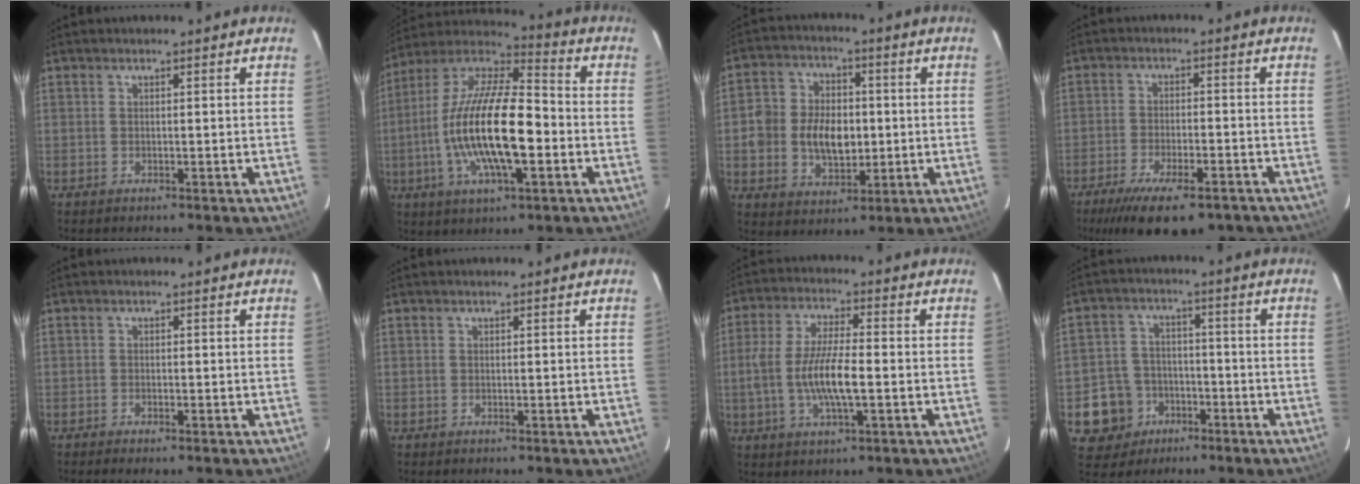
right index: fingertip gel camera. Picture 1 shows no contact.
{"total": 20.6, "force": [-3.8, 6.6, 19.2], "torque": [-0.368, -0.005, -0.077]}
{"total": 11.0, "force": [-0.9, 8.1, 7.4], "torque": [-0.155, 0.016, -0.010]}
{"total": 14.9, "force": [-10.7, 5.0, 9.1], "torque": [-0.188, -0.037, -0.163]}
{"total": 1.2, "force": [-1.0, 0.2, 0.7], "torque": [-0.021, -0.001, -0.019]}
{"total": 0.0}
{"total": 10.2, "force": [-1.9, 2.5, 9.7], "torque": [-0.195, -0.001, -0.037]}
{"total": 9.5, "force": [-4.2, 8.4, 1.5], "torque": [-0.062, 0.028, -0.053]}